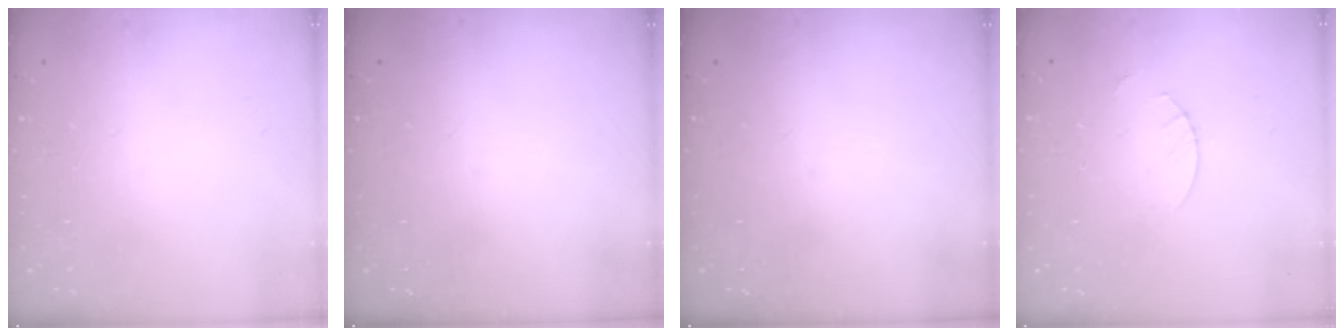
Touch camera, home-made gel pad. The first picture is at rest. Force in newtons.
{"total": 0.0}
{"total": 0.0}
{"total": 1.8, "press": 1.8, "slide": 0.2}